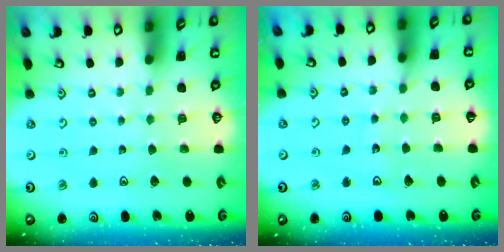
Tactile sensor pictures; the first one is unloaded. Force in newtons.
{"total": 6.0, "press": 5.9, "slide": 0.8}